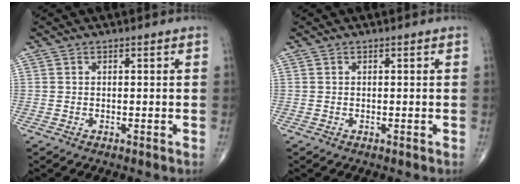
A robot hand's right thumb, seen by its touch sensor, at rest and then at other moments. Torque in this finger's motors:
{"motor_torque": [-0.01, 0.02, 0.00, 0.00, 0.00]}